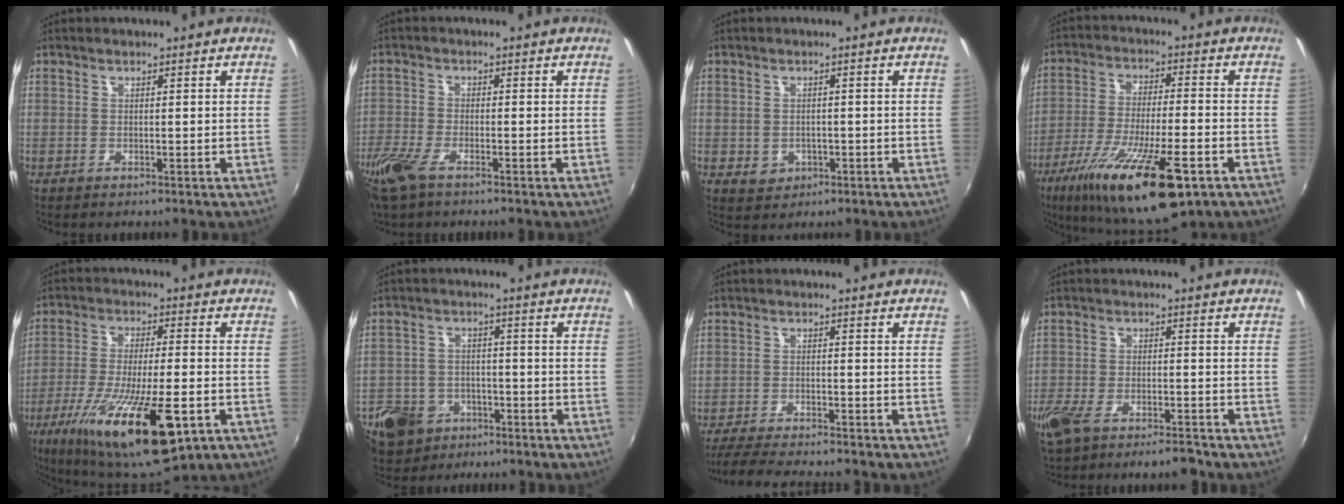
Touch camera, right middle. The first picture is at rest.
{"total": 8.0, "force": [-5.3, 2.9, 5.2], "torque": [-0.136, -0.023, -0.109]}
{"total": 3.3, "force": [-0.7, 2.9, 1.3], "torque": [-0.027, 0.000, -0.002]}
{"total": 21.0, "force": [-11.8, 4.9, 16.7], "torque": [-0.311, -0.060, -0.197]}
{"total": 22.7, "force": [-10.9, 6.1, 18.9], "torque": [-0.352, -0.068, -0.175]}
{"total": 16.1, "force": [-8.6, 11.8, 6.7], "torque": [-0.194, -0.002, -0.132]}
{"total": 9.0, "force": [-8.3, 0.5, 3.6], "torque": [-0.091, -0.019, -0.136]}
{"total": 9.7, "force": [-7.4, 3.4, 5.3], "torque": [-0.132, -0.021, -0.131]}